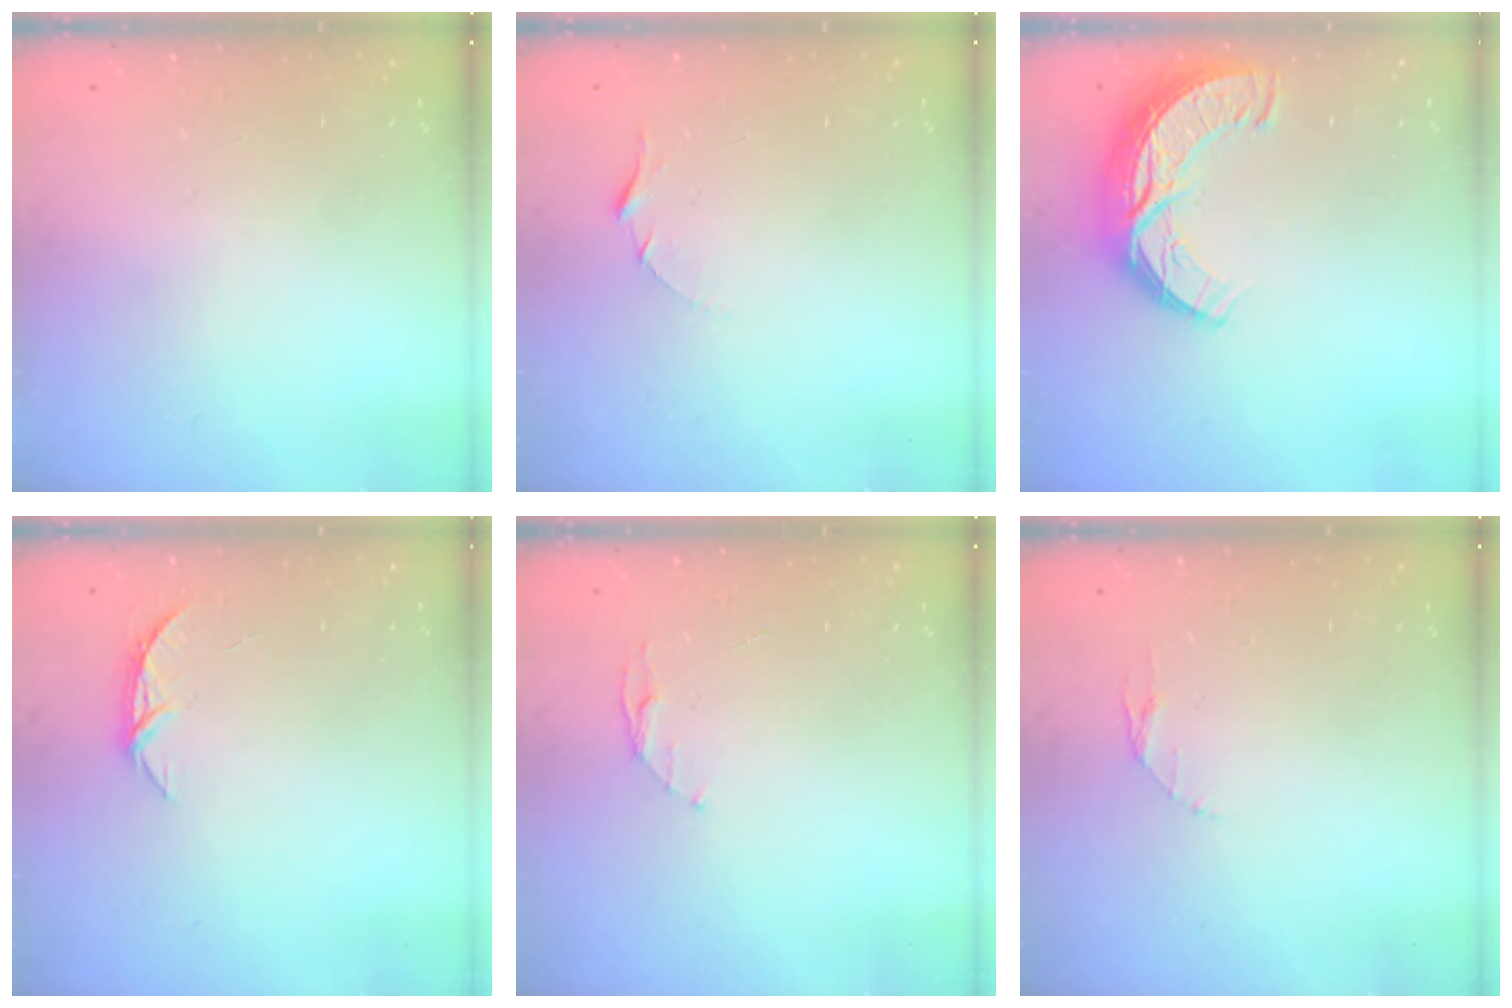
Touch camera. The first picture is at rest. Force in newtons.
{"total": 5.4, "press": 5.4, "slide": 0.5}
{"total": 11.4, "press": 11.4, "slide": 0.8}
{"total": 5.7, "press": 5.6, "slide": 0.4}
{"total": 4.4, "press": 4.4, "slide": 0.5}
{"total": 3.5, "press": 3.4, "slide": 0.4}